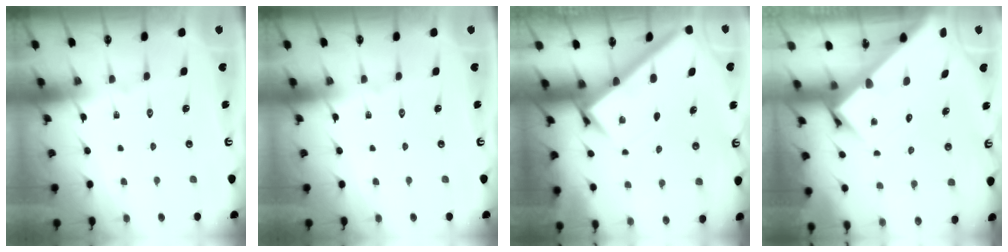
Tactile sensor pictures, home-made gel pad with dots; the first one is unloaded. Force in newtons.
{"total": 0.0}
{"total": 2.8, "press": 2.7, "slide": 0.3}
{"total": 3.9, "press": 3.9, "slide": 0.3}